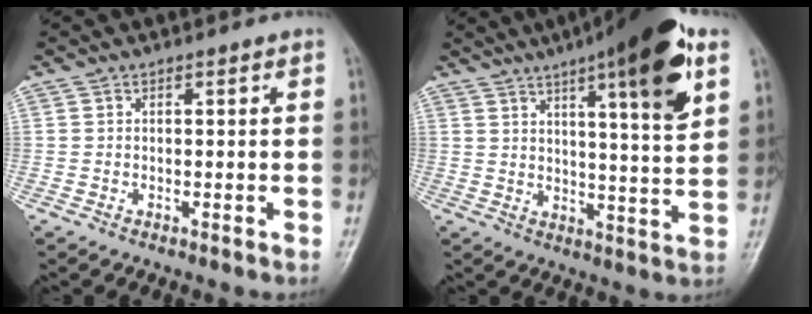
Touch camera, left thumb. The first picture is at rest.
{"total": 18.2, "force": [9.2, 3.4, 15.3], "torque": [-0.205, -0.029, 0.130]}